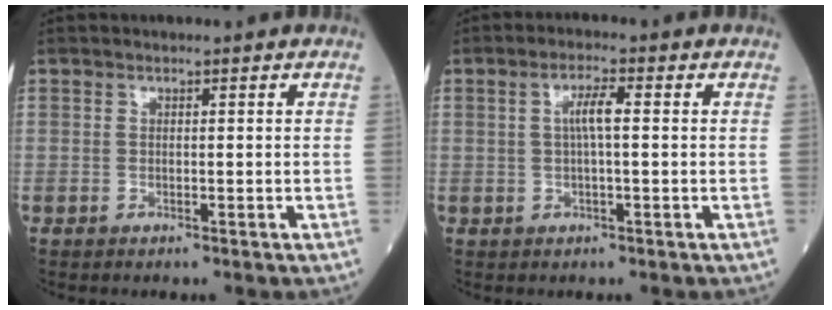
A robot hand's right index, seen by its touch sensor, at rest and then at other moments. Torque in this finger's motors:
{"motor_torque": [0.77, 0.25, 0.35, 0.10]}